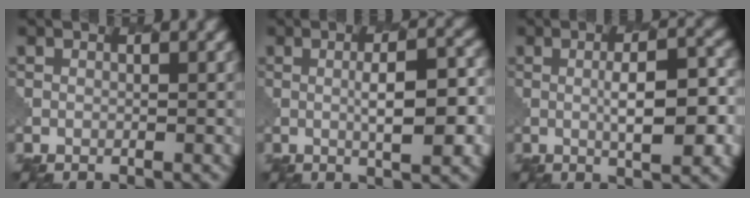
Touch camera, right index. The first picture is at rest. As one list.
[{"total": 5.6, "force": [0.4, 1.3, 5.5], "torque": [-0.087, 0.000, 0.007]}, {"total": 5.8, "force": [0.4, 1.4, 5.6], "torque": [-0.093, -0.002, 0.006]}]